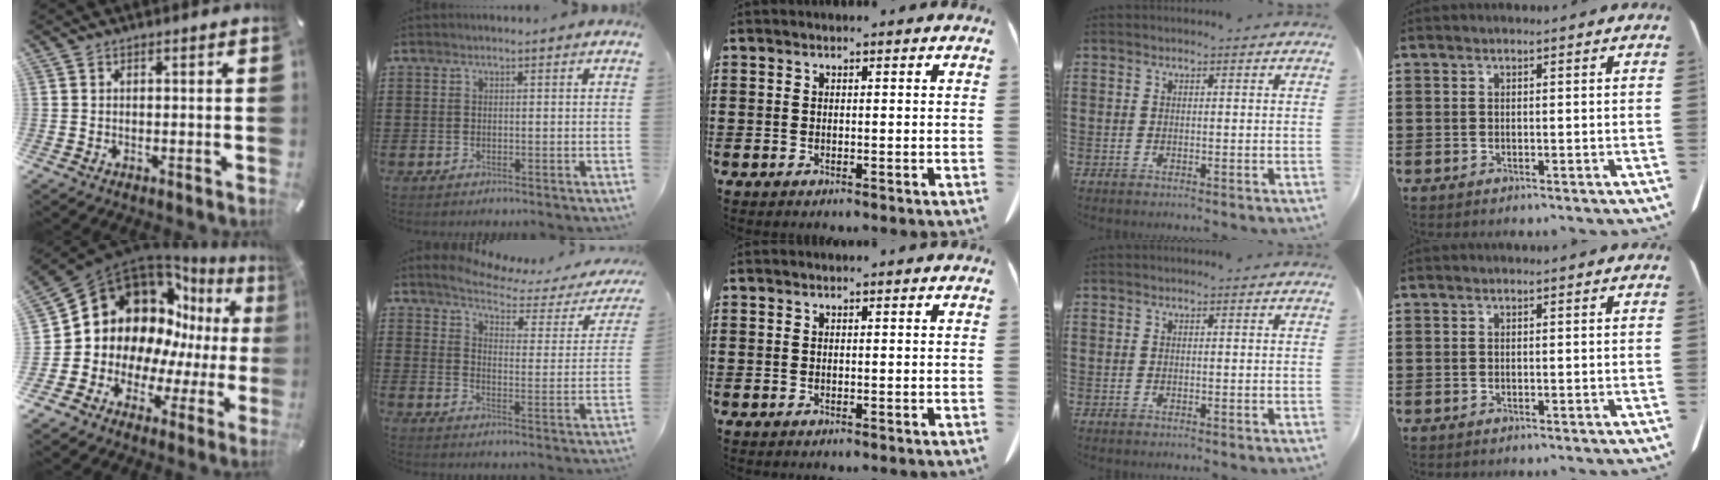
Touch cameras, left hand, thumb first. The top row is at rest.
{"thumb": {"total": 15.9, "force": [5.2, 13.4, 6.8], "torque": [-0.129, -0.069, 0.108]}, "index": {"total": 3.8, "force": [3.2, 0.6, 1.9], "torque": [-0.060, -0.021, 0.045]}}